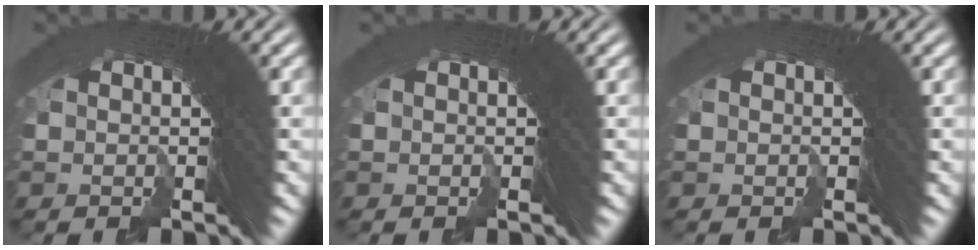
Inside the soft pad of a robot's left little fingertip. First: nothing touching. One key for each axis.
{"total": 0.0}
{"total": 0.0}